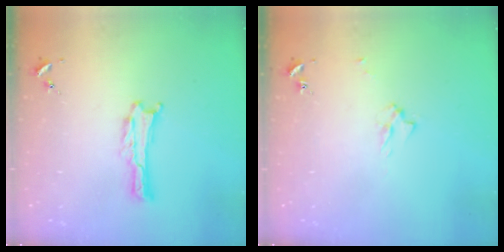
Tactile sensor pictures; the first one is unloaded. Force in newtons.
{"total": 2.5, "press": 2.5, "slide": 0.4}